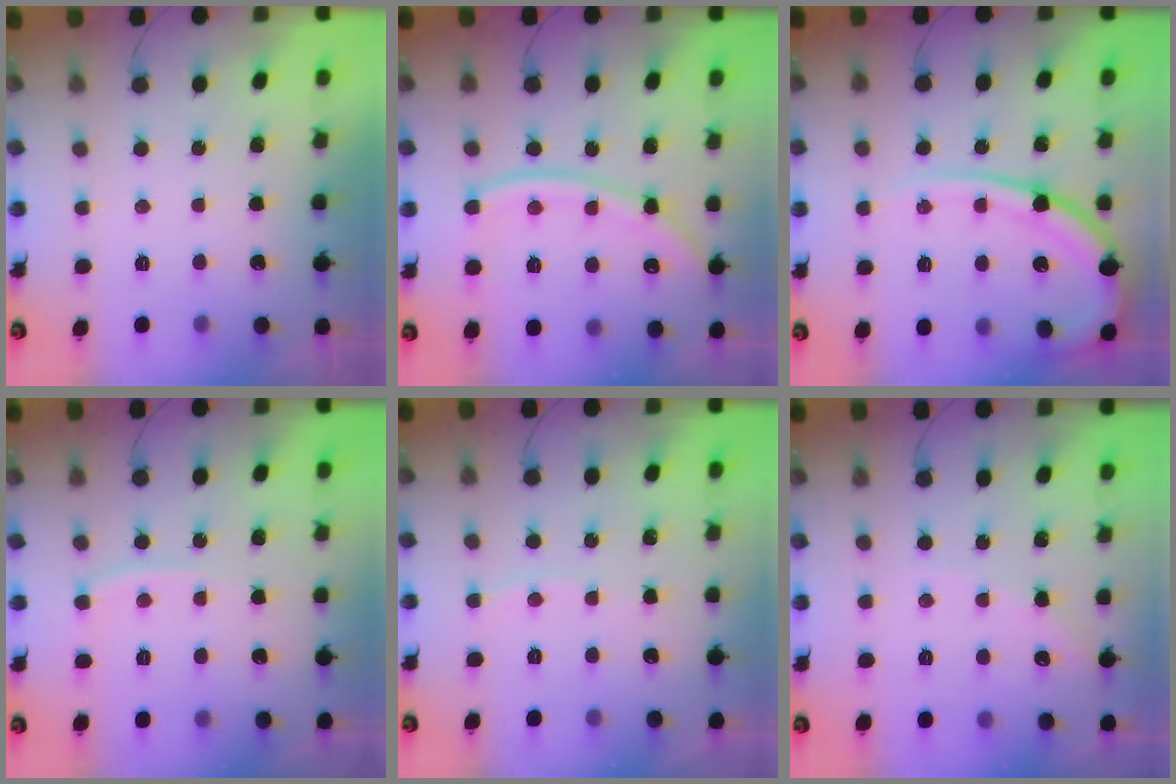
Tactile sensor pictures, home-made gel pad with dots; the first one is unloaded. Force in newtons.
{"total": 13.1, "press": 13.0, "slide": 1.4}
{"total": 15.9, "press": 15.8, "slide": 1.8}
{"total": 5.7, "press": 5.6, "slide": 0.8}
{"total": 3.4, "press": 3.4, "slide": 0.5}
{"total": 5.2, "press": 5.1, "slide": 0.7}